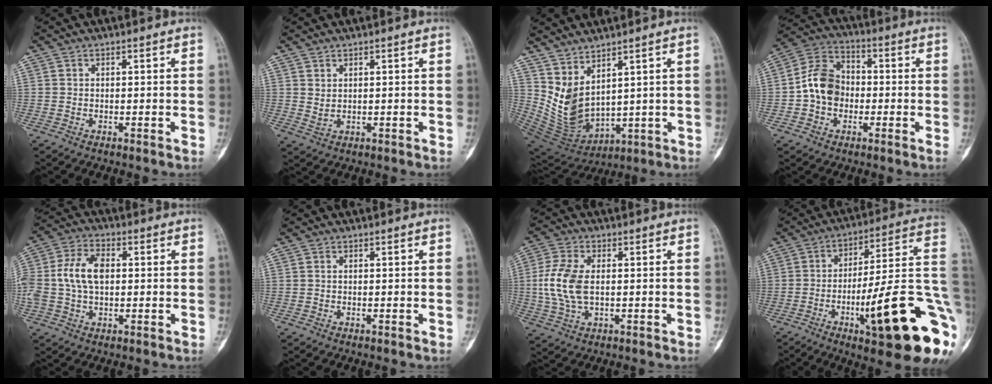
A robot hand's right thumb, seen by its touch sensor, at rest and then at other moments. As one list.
[{"total": 1.7, "force": [0.9, 0.9, 1.2], "torque": [-0.021, -0.010, 0.024]}, {"total": 10.3, "force": [4.6, 5.0, 7.7], "torque": [-0.127, -0.044, 0.120]}, {"total": 10.0, "force": [-1.1, 7.9, 6.0], "torque": [-0.096, 0.036, -0.035]}, {"total": 10.6, "force": [0.6, 6.6, 8.2], "torque": [-0.175, 0.021, 0.011]}, {"total": 0.0}, {"total": 9.8, "force": [0.2, 5.6, 8.0], "torque": [-0.184, 0.003, 0.003]}, {"total": 27.0, "force": [-7.3, 5.3, 25.4], "torque": [-0.305, 0.015, -0.099]}]